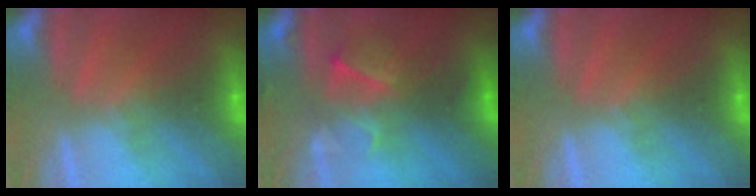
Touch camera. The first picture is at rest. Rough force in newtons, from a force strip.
{"total": 2.4}
{"total": 0.0}